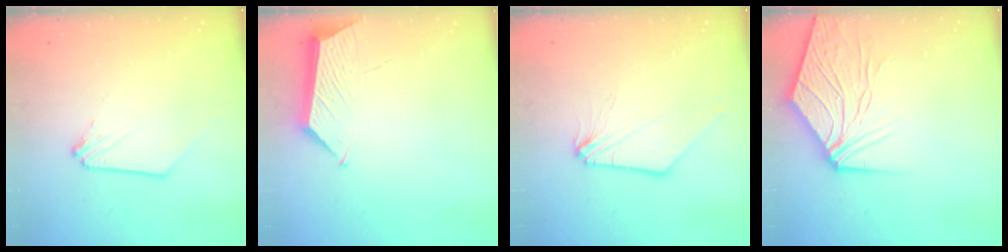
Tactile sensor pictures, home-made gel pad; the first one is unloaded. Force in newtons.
{"total": 5.4, "press": 5.4, "slide": 0.7}
{"total": 1.9, "press": 1.9, "slide": 0.5}
{"total": 10.9, "press": 10.7, "slide": 2.0}